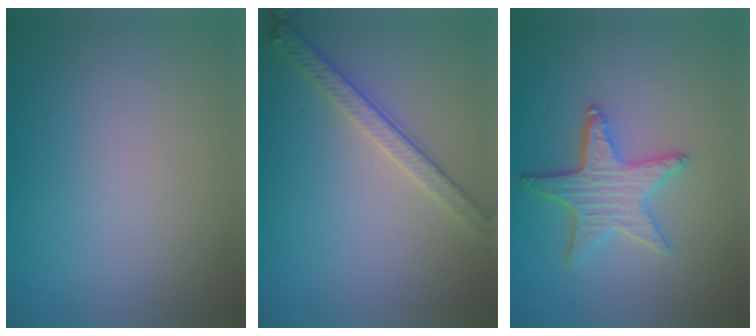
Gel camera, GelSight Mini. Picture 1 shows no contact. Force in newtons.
{"total": 2.8, "press": 2.6, "slide": 1.0}
{"total": 4.4, "press": 3.7, "slide": 2.4}